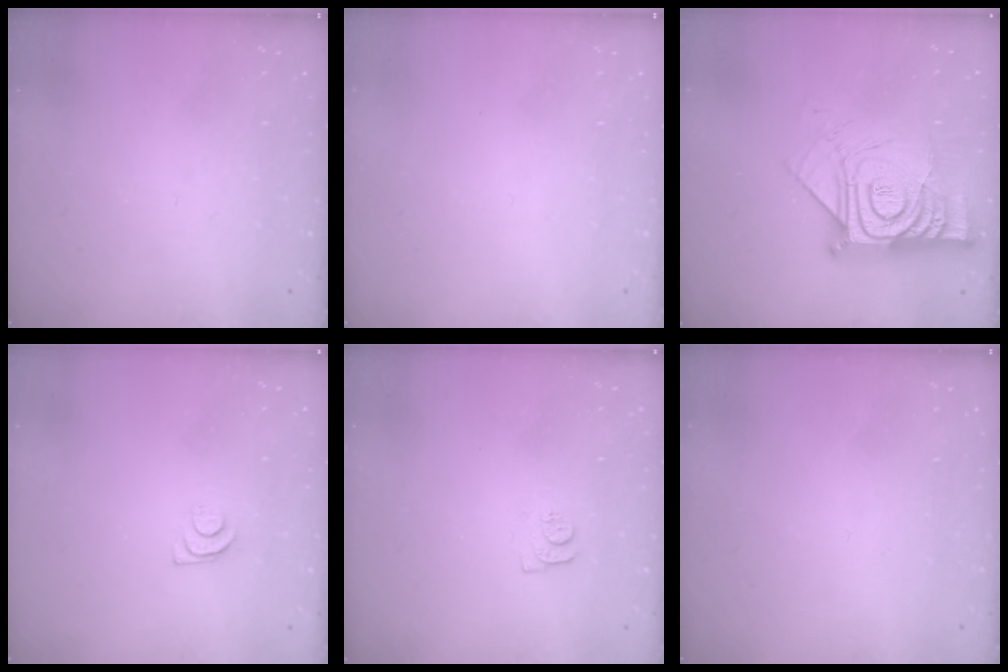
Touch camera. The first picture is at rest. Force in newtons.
{"total": 1.7, "press": 1.7, "slide": 0.1}
{"total": 17.1, "press": 17.0, "slide": 1.5}
{"total": 4.2, "press": 4.2, "slide": 0.5}
{"total": 5.2, "press": 5.2, "slide": 0.7}
{"total": 1.7, "press": 1.7, "slide": 0.1}